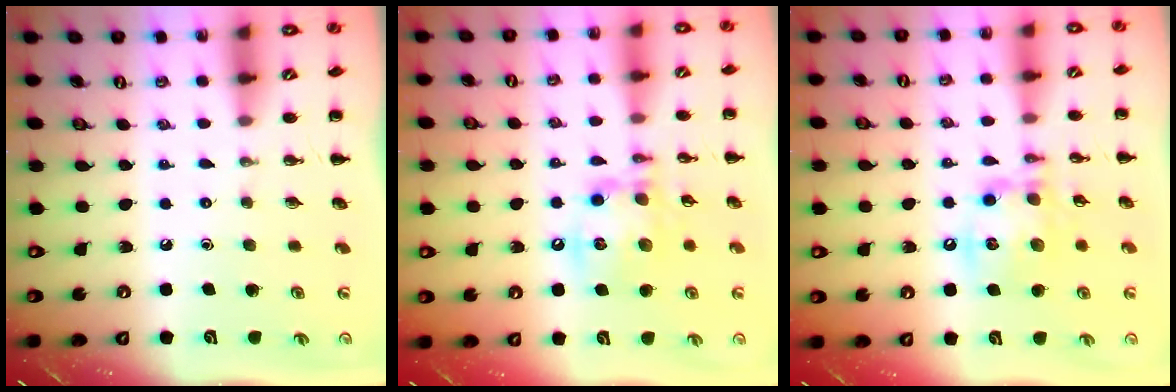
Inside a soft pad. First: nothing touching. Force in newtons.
{"total": 14.9, "press": 14.7, "slide": 2.6}
{"total": 14.9, "press": 14.7, "slide": 2.6}